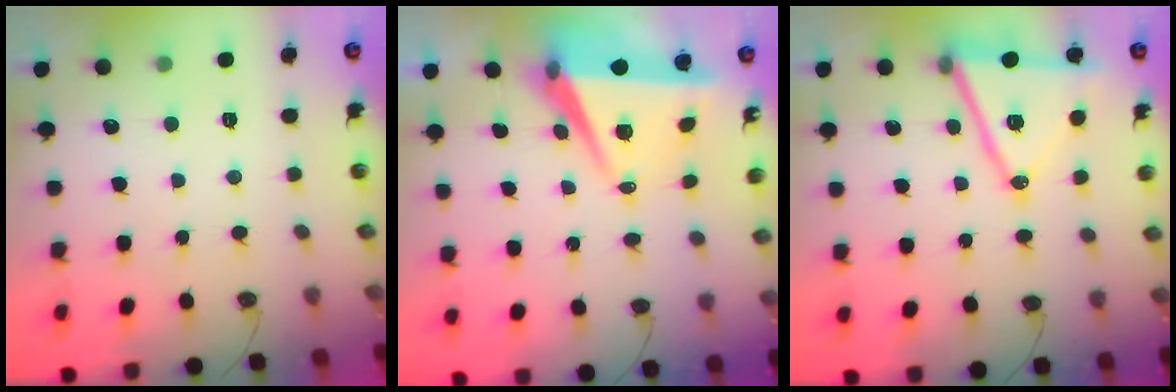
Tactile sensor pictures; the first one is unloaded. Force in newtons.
{"total": 7.9, "press": 6.8, "slide": 4.1}
{"total": 15.4, "press": 14.9, "slide": 3.8}